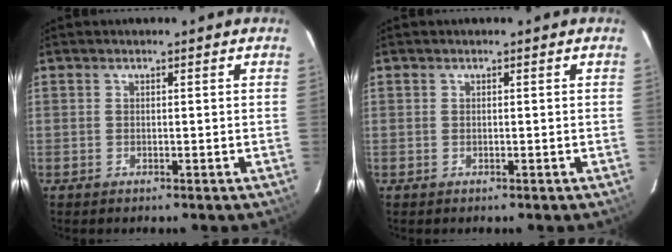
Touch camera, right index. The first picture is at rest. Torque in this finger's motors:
{"motor_torque": [-0.01, -0.02, 0.04, 0.00]}